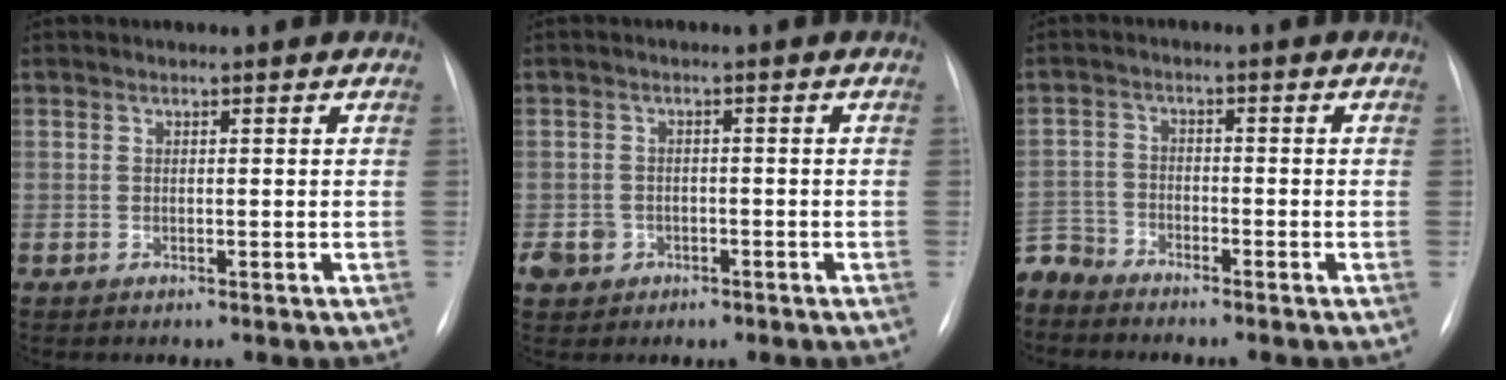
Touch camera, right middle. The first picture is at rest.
{"total": 3.3, "force": [-1.5, 2.9, 0.4], "torque": [-0.002, 0.011, -0.020]}
{"total": 5.2, "force": [-5.0, 1.3, -0.3], "torque": [0.009, -0.006, -0.102]}